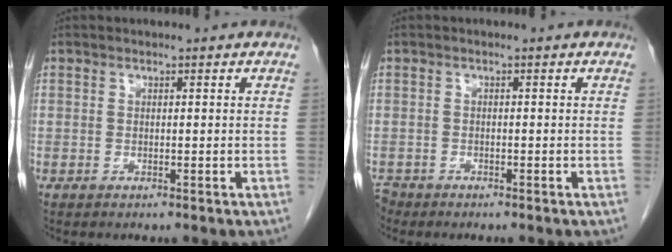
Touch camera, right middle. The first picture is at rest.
{"total": 1.7, "force": [-1.6, 0.6, -0.1], "torque": [-0.004, -0.004, -0.028]}